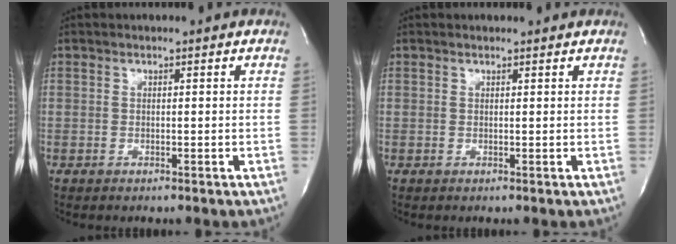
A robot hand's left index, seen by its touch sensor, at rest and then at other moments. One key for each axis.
{"total": 0.7, "fx": 0.7, "fy": 0.2, "fz": 0.1, "tx": -0.011, "ty": 0.007, "tz": 0.012}